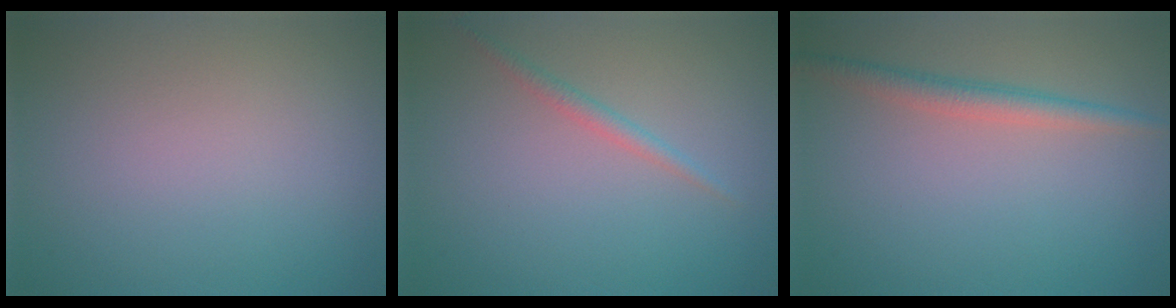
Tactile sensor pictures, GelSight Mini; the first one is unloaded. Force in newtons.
{"total": 1.2, "press": 1.2, "slide": 0.0}
{"total": 2.4, "press": 2.4, "slide": 0.0}